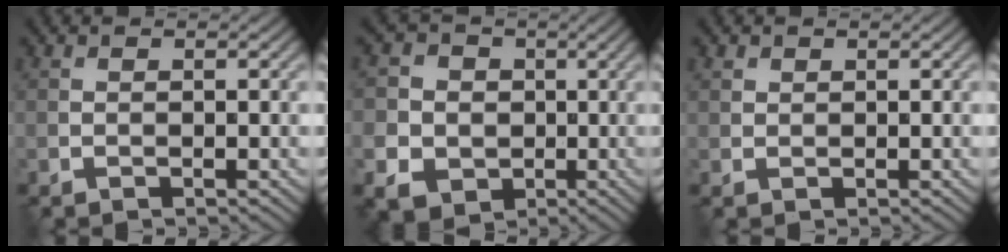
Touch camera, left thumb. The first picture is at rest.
{"total": 7.8, "force": [-0.6, 7.4, 2.3], "torque": [-0.087, 0.003, -0.032]}
{"total": 0.9, "force": [0.6, 0.6, 0.2], "torque": [-0.002, -0.001, 0.014]}